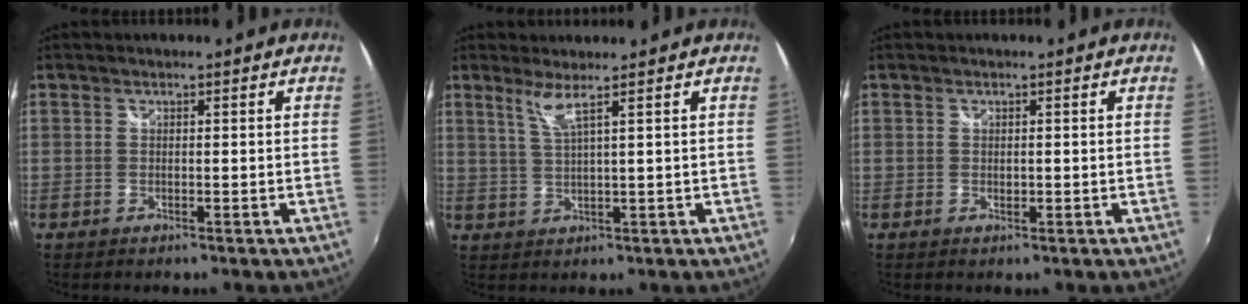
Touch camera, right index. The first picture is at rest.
{"total": 3.3, "force": [2.1, -0.8, 2.4], "torque": [-0.051, -0.010, 0.045]}
{"total": 0.5, "force": [0.1, 0.4, 0.3], "torque": [-0.005, -0.001, 0.002]}